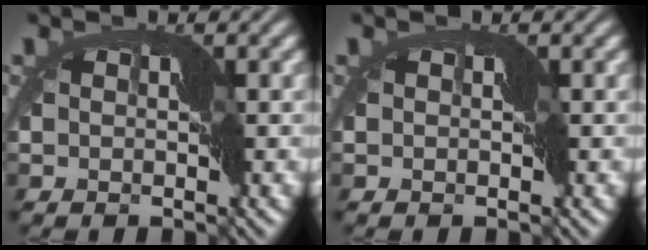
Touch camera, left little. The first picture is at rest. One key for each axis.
{"total": 0.0}